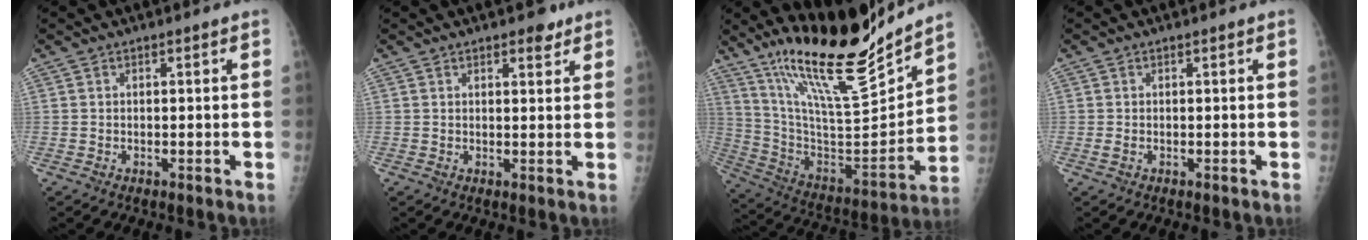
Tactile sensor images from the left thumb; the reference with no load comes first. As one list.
[{"total": 3.0, "force": [2.1, 1.3, 1.7], "torque": [-0.010, -0.010, 0.026]}, {"total": 23.8, "force": [19.0, 4.1, 13.7], "torque": [-0.201, -0.107, 0.330]}, {"total": 0.9, "force": [0.0, 0.5, 0.7], "torque": [-0.016, 0.001, 0.002]}]